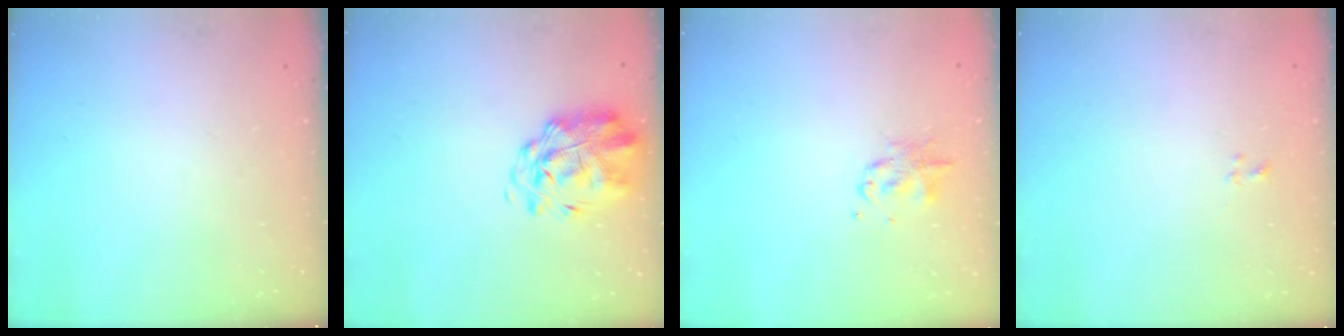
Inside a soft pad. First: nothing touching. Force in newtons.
{"total": 2.7, "press": 2.3, "slide": 1.5}
{"total": 2.9, "press": 2.8, "slide": 0.4}
{"total": 1.1, "press": 0.9, "slide": 0.6}